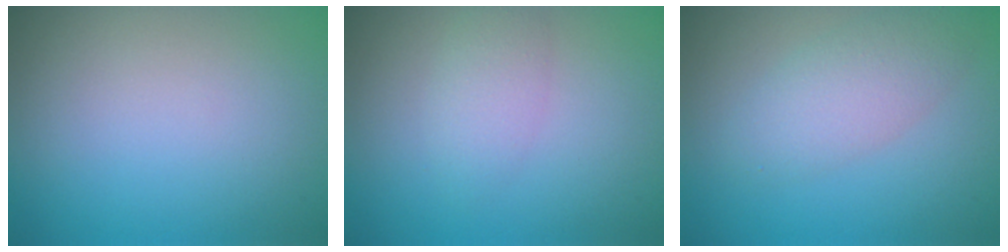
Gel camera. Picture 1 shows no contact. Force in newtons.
{"total": 2.1, "press": 2.1, "slide": 0.1}
{"total": 3.6, "press": 3.6, "slide": 0.1}